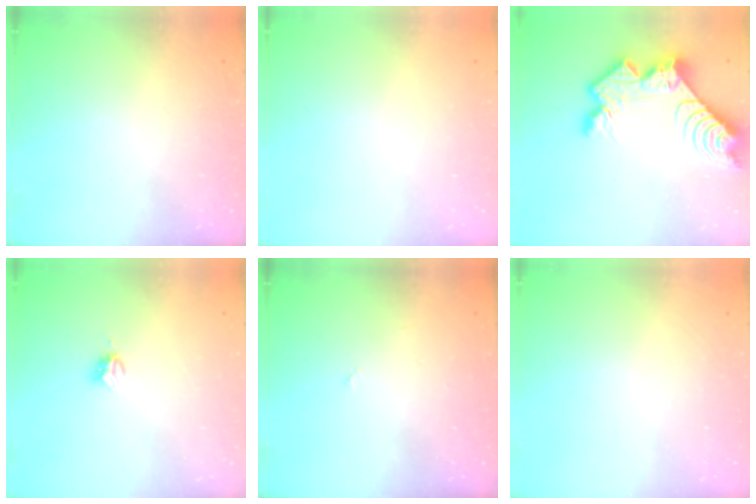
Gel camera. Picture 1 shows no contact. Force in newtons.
{"total": 0.0}
{"total": 13.9, "press": 13.9, "slide": 1.0}
{"total": 4.1, "press": 4.1, "slide": 0.2}
{"total": 2.7, "press": 2.7, "slide": 0.4}
{"total": 0.0}